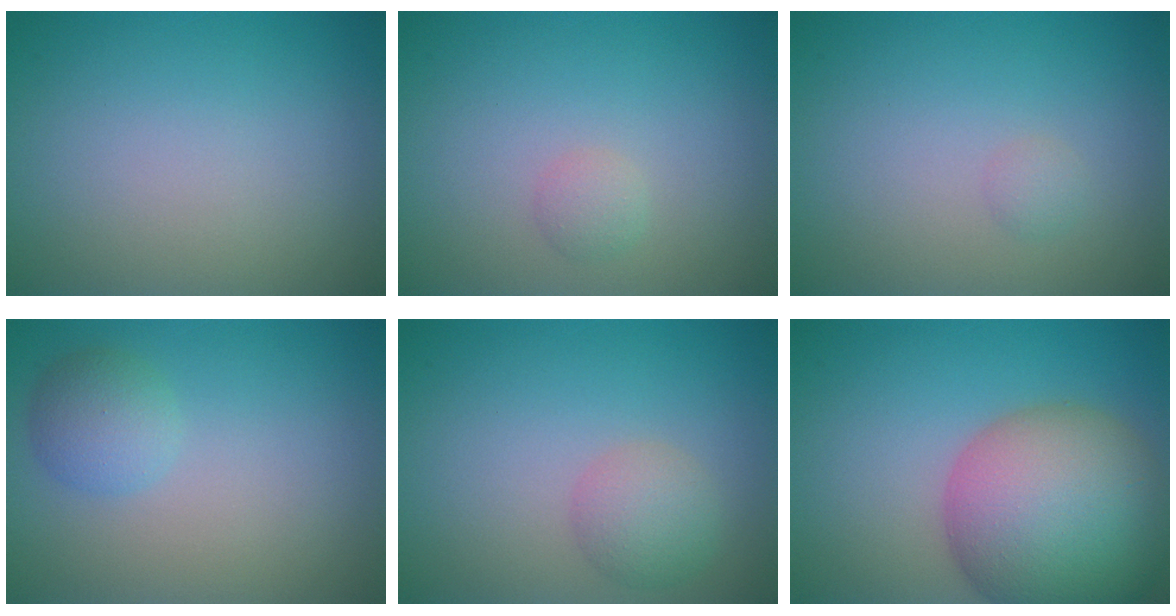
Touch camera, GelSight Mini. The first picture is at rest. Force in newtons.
{"total": 1.0, "press": 1.0, "slide": 0.0}
{"total": 0.8, "press": 0.8, "slide": 0.0}
{"total": 2.5, "press": 2.5, "slide": 0.2}
{"total": 2.6, "press": 2.6, "slide": 0.0}
{"total": 13.0, "press": 13.0, "slide": 0.5}